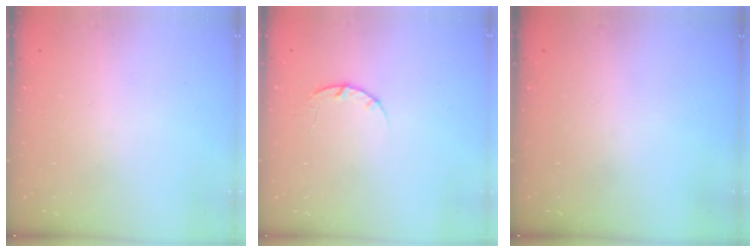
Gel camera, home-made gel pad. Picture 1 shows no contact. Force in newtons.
{"total": 3.6, "press": 3.5, "slide": 0.5}
{"total": 0.0}